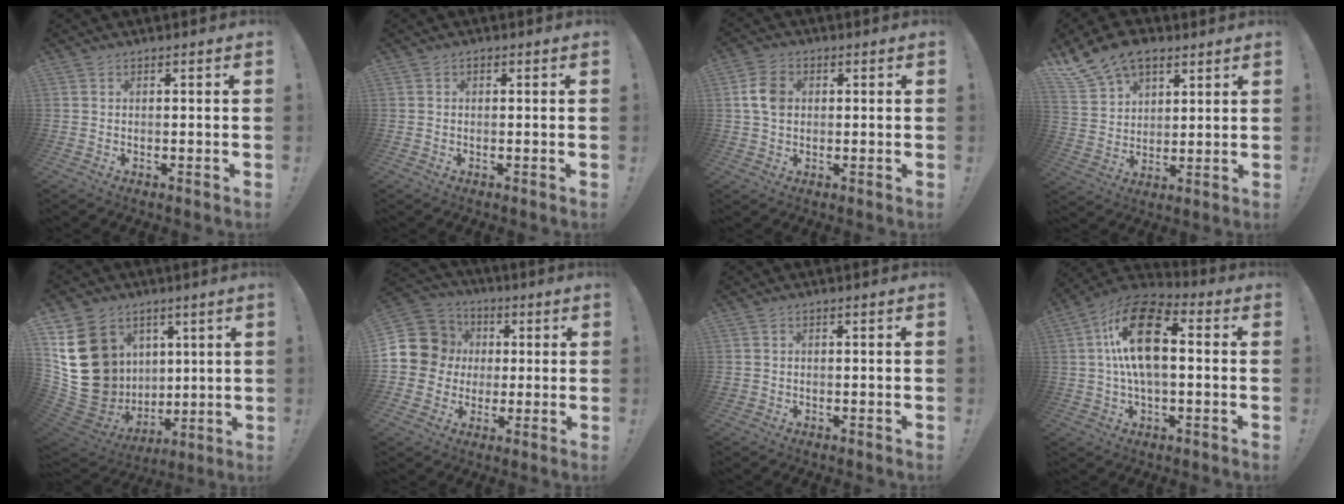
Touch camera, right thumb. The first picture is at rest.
{"total": 0.6, "force": [-0.2, 0.5, 0.2], "torque": [-0.002, 0.002, -0.003]}
{"total": 7.8, "force": [1.0, 5.9, 5.0], "torque": [-0.092, 0.010, 0.022]}
{"total": 12.7, "force": [8.8, 7.7, 4.9], "torque": [-0.099, -0.050, 0.173]}
{"total": 22.5, "force": [5.1, 19.2, 10.6], "torque": [-0.203, -0.039, 0.143]}
{"total": 13.5, "force": [2.0, 12.6, 4.5], "torque": [-0.074, 0.002, 0.053]}
{"total": 0.9, "force": [-0.2, 0.8, 0.2], "torque": [-0.003, 0.001, -0.003]}
{"total": 18.3, "force": [2.6, 9.9, 15.2], "torque": [-0.267, 0.012, 0.039]}